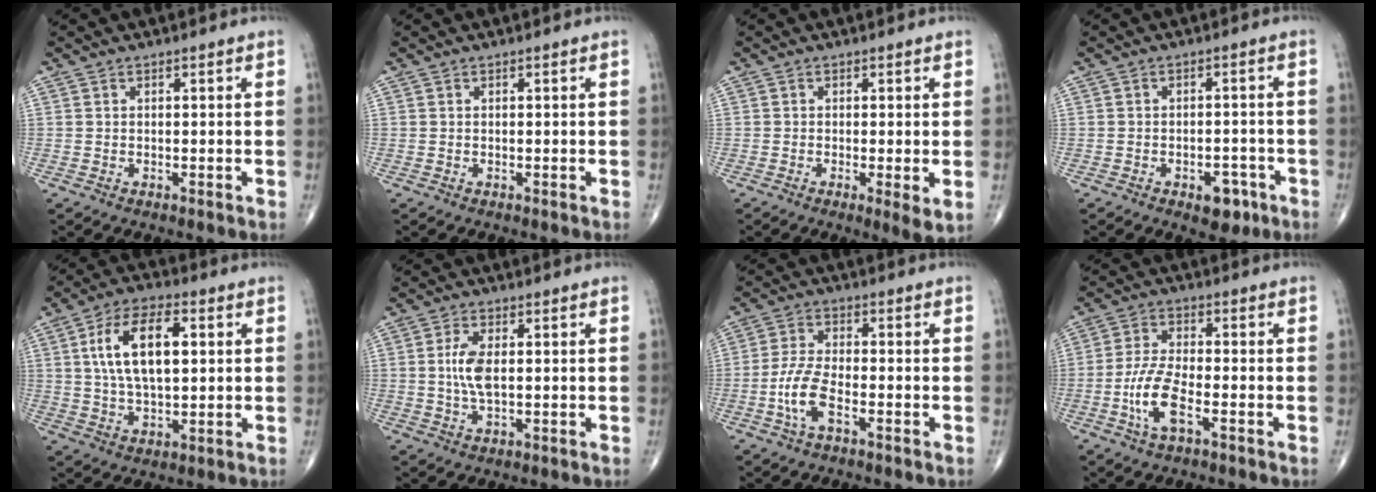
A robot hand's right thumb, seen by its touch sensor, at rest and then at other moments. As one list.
[{"total": 0.0}, {"total": 3.6, "force": [-0.6, 0.7, 3.5], "torque": [-0.064, -0.015, -0.014]}, {"total": 5.4, "force": [-2.8, 3.0, 3.4], "torque": [-0.027, 0.016, -0.034]}, {"total": 13.5, "force": [2.7, 6.5, 11.5], "torque": [-0.203, 0.006, 0.049]}, {"total": 5.3, "force": [0.3, 2.3, 4.8], "torque": [-0.105, 0.000, 0.004]}, {"total": 6.4, "force": [-2.6, 2.4, 5.3], "torque": [-0.123, 0.017, -0.052]}, {"total": 8.0, "force": [-3.1, 2.7, 6.8], "torque": [-0.151, 0.015, -0.061]}]